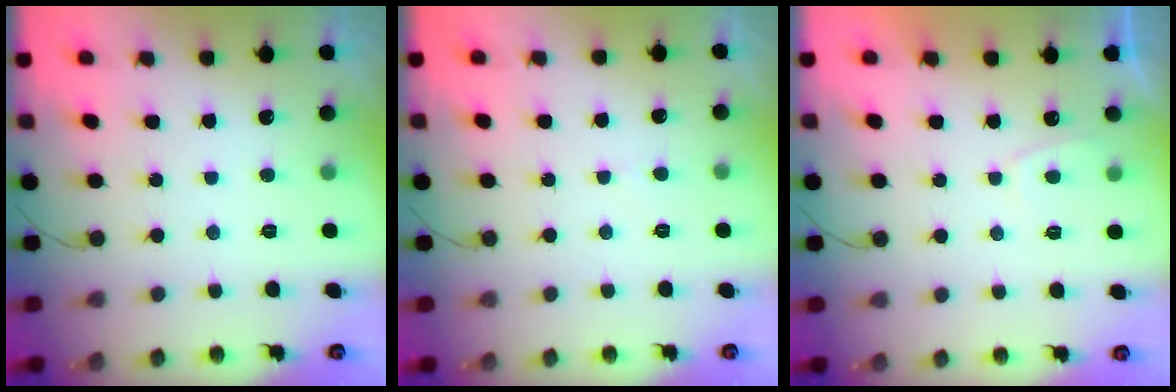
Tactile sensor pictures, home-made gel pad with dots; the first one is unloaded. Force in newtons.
{"total": 2.5, "press": 2.5, "slide": 0.2}
{"total": 1.3, "press": 1.1, "slide": 0.6}